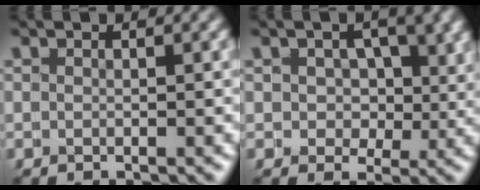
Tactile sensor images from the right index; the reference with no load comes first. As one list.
[{"total": 3.6, "force": [1.1, 3.0, 1.8], "torque": [-0.011, 0.007, 0.011]}]